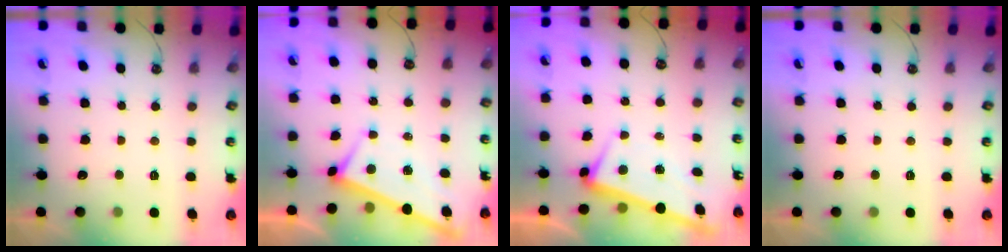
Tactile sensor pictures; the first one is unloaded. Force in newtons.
{"total": 2.6, "press": 2.6, "slide": 0.2}
{"total": 2.9, "press": 2.8, "slide": 0.9}
{"total": 0.0}